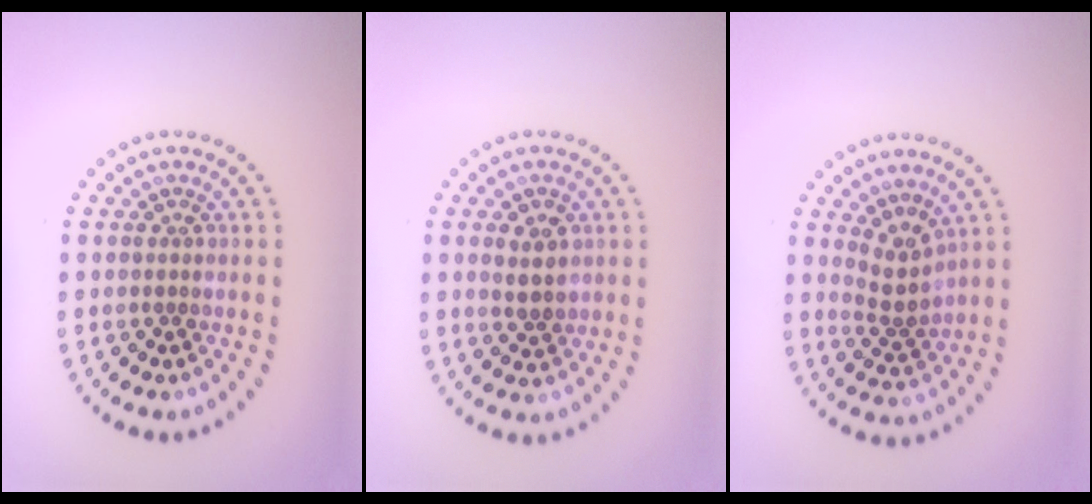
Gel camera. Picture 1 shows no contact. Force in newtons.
{"total": 1.9, "press": 1.8, "slide": 0.2}
{"total": 2.5, "press": 1.8, "slide": 1.8}